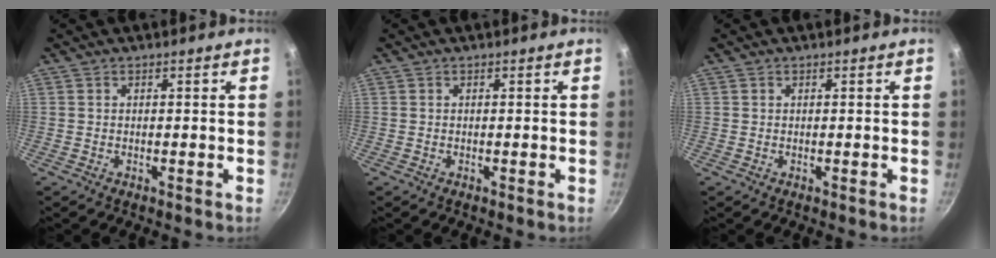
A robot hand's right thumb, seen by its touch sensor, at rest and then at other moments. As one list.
[{"total": 0.0}, {"total": 0.0}]